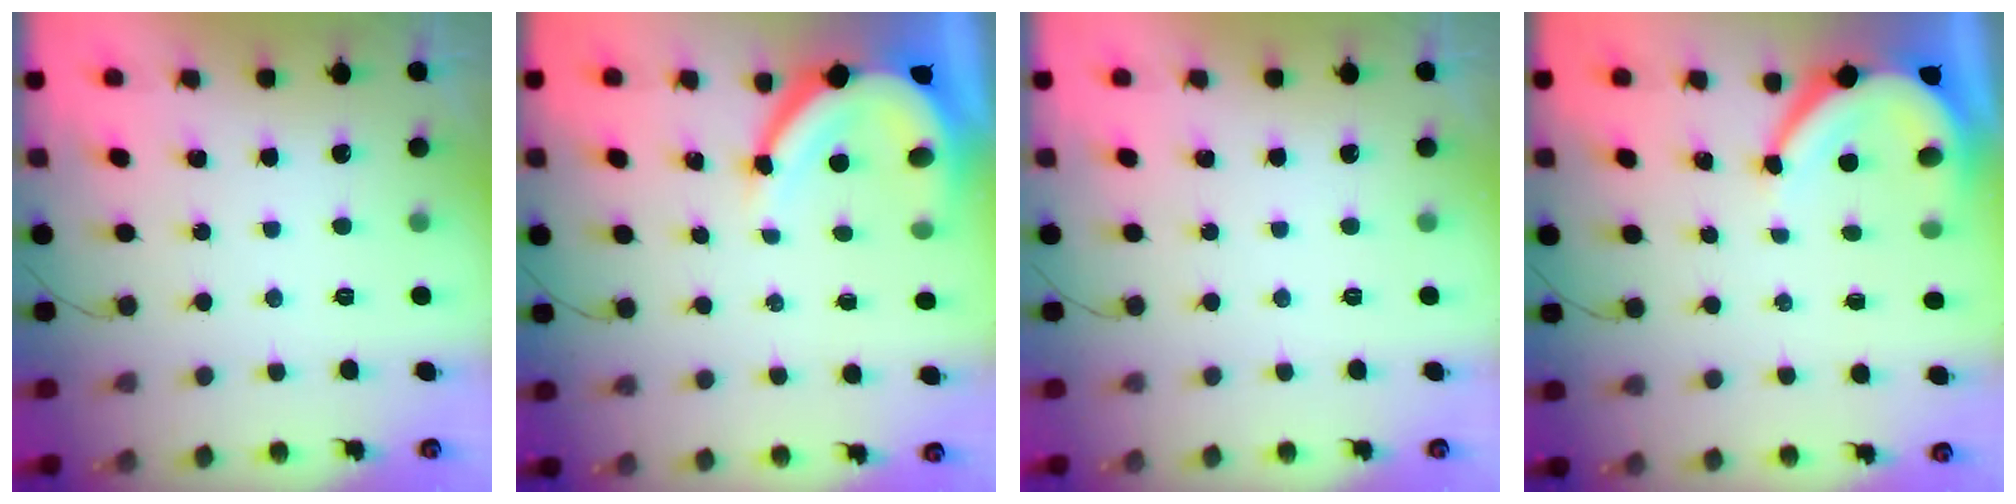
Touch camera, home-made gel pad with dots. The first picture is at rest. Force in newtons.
{"total": 10.4, "press": 10.4, "slide": 1.3}
{"total": 0.0}
{"total": 7.6, "press": 7.6, "slide": 0.7}